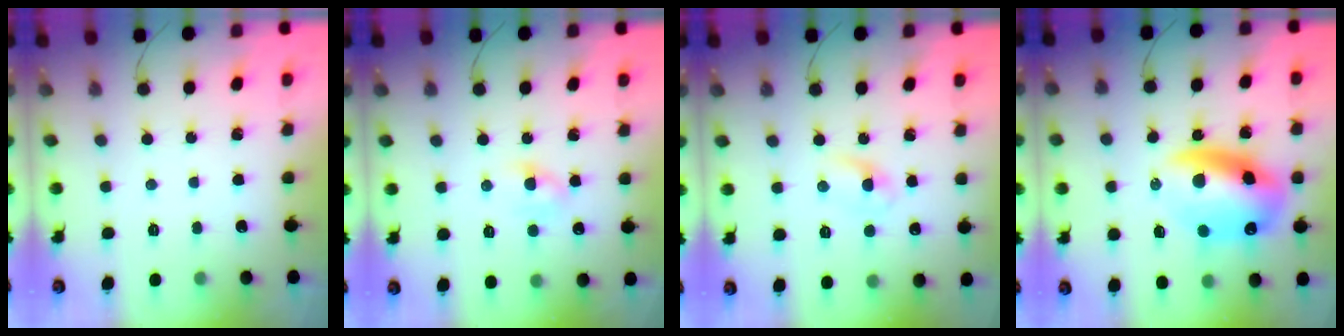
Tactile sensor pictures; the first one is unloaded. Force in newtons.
{"total": 3.4, "press": 3.2, "slide": 1.1}
{"total": 2.9, "press": 2.7, "slide": 1.2}
{"total": 17.1, "press": 16.5, "slide": 4.4}